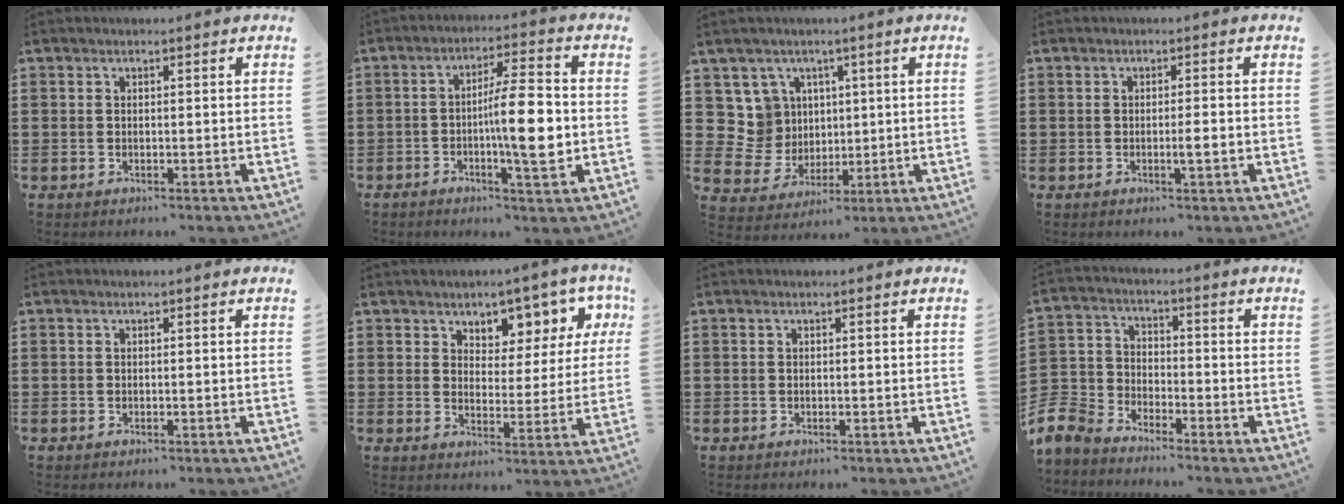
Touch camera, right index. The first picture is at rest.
{"total": 9.7, "force": [-0.9, 1.8, 9.5], "torque": [-0.138, -0.008, -0.019]}
{"total": 8.0, "force": [3.1, 7.3, 1.2], "torque": [-0.080, -0.001, 0.064]}
{"total": 2.2, "force": [-0.6, 0.1, 2.1], "torque": [-0.034, -0.004, -0.012]}
{"total": 0.0}
{"total": 5.2, "force": [4.2, 3.0, 0.8], "torque": [-0.033, -0.031, 0.068]}
{"total": 0.0}
{"total": 6.7, "force": [-6.3, 1.8, 1.1], "torque": [-0.057, -0.002, -0.136]}